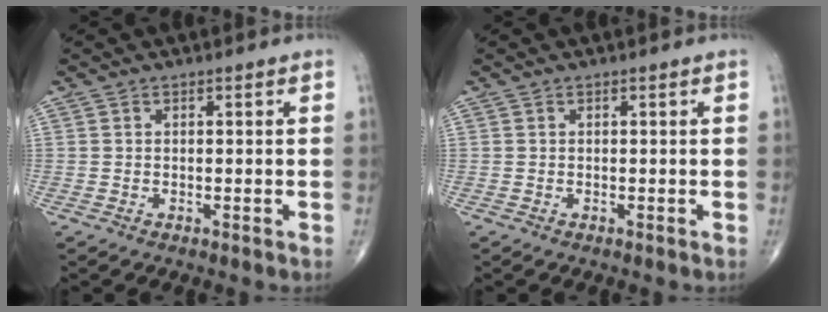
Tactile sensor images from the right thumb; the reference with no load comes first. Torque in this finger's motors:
{"motor_torque": [-0.36, 0.07, -0.01, 0.12, 0.02]}